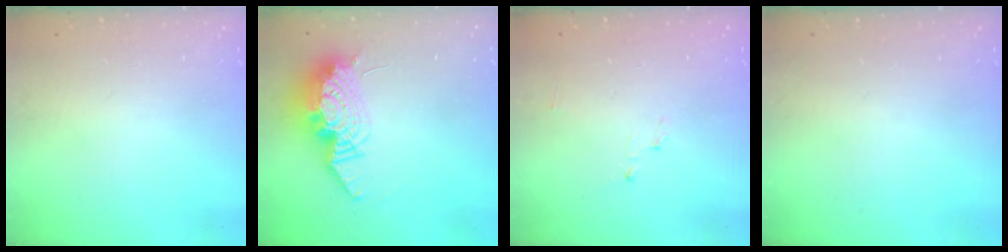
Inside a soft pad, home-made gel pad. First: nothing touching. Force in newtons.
{"total": 18.4, "press": 15.1, "slide": 10.5}
{"total": 2.8, "press": 2.8, "slide": 0.3}
{"total": 0.0}